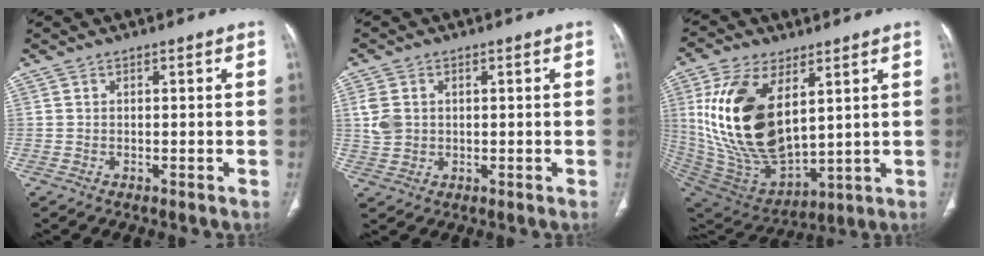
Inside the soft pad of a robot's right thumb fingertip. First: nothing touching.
{"total": 4.7, "force": [0.8, 3.7, 2.7], "torque": [-0.050, -0.001, 0.021]}
{"total": 22.9, "force": [6.2, 12.2, 18.3], "torque": [-0.350, -0.035, 0.133]}